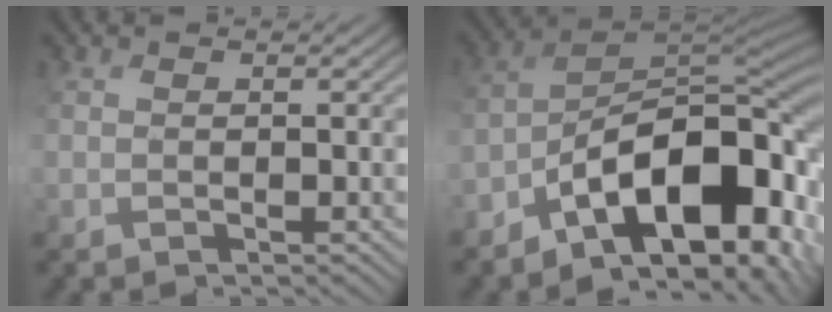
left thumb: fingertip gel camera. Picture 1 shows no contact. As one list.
[{"total": 14.5, "force": [-7.5, 7.0, 10.2], "torque": [-0.141, -0.013, -0.132]}]